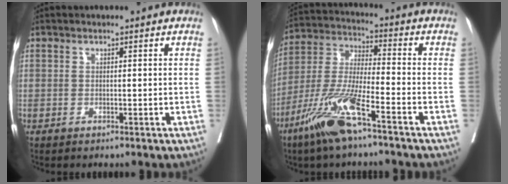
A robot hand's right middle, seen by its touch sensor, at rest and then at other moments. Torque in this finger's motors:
{"motor_torque": [1.47, -0.67, 0.72, 0.21]}